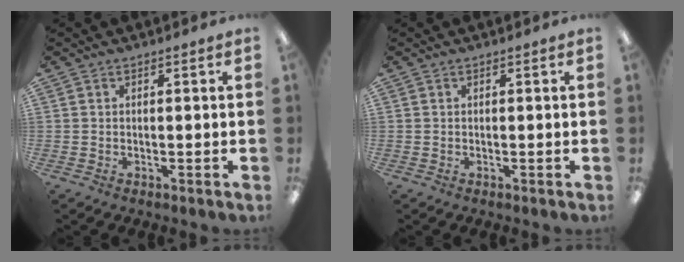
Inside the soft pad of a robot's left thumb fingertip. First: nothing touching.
{"total": 0.0}